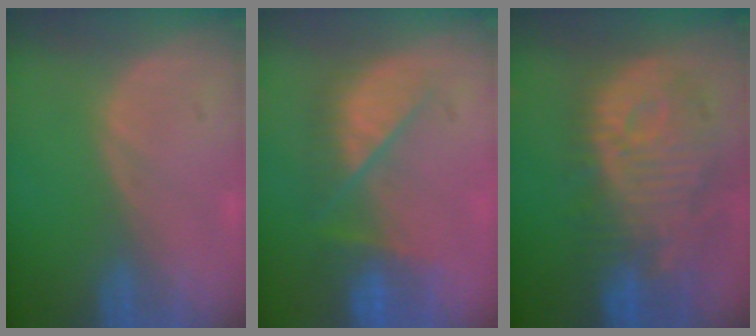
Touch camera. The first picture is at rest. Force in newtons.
{"total": 7.9, "press": 7.2, "slide": 3.1}
{"total": 12.6, "press": 11.2, "slide": 5.9}